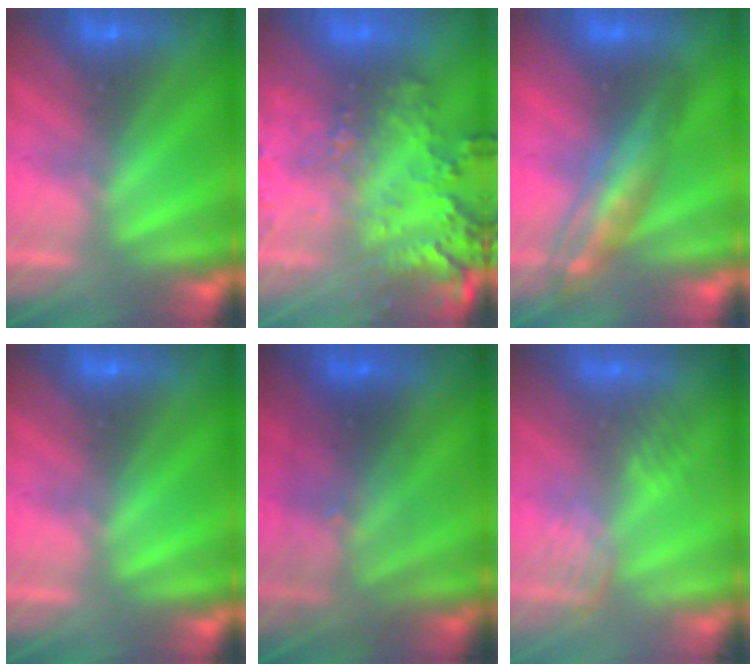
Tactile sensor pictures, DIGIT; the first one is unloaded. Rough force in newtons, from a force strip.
{"total": 7.3}
{"total": 2.9}
{"total": 0.0}
{"total": 2.9}
{"total": 2.7}